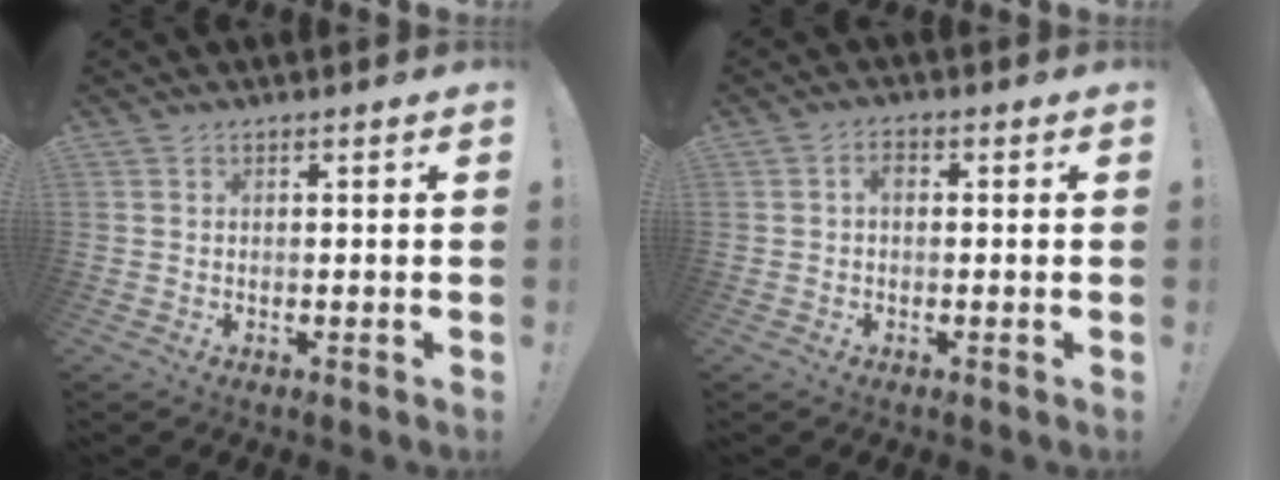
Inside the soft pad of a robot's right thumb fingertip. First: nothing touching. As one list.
[{"total": 2.3, "force": [-0.2, 1.5, 1.8], "torque": [-0.028, 0.007, -0.007]}]